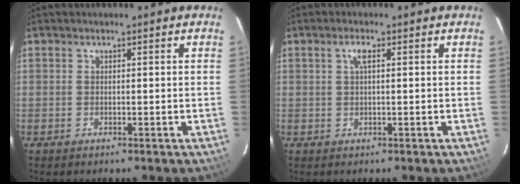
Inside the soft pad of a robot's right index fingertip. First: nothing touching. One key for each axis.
{"total": 1.8, "fx": 0.6, "fy": 0.4, "fz": 1.7, "tx": -0.034, "ty": 0.005, "tz": 0.009}